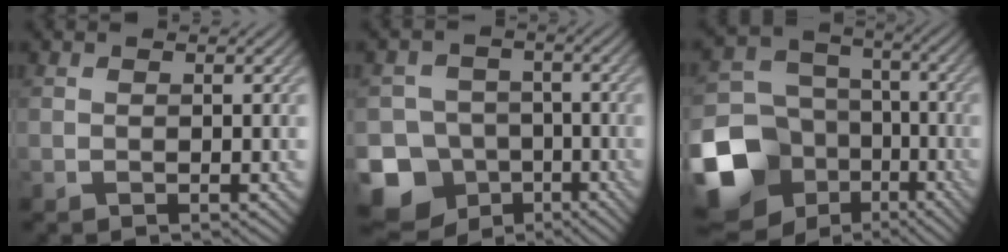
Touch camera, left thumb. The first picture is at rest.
{"total": 13.0, "force": [-6.8, 10.5, 3.2], "torque": [-0.095, -0.041, -0.127]}
{"total": 18.3, "force": [-7.8, 14.9, 7.1], "torque": [-0.221, -0.048, -0.137]}